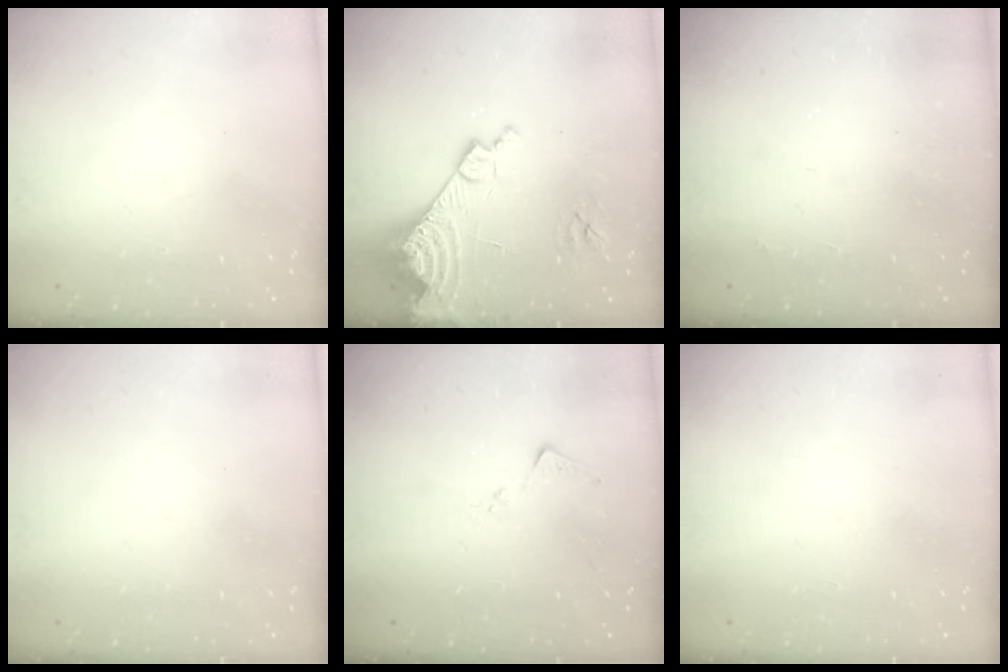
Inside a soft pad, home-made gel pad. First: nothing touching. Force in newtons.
{"total": 15.0, "press": 14.9, "slide": 1.6}
{"total": 2.5, "press": 2.5, "slide": 0.5}
{"total": 0.0}
{"total": 7.6, "press": 7.6, "slide": 0.2}
{"total": 1.0, "press": 0.9, "slide": 0.1}